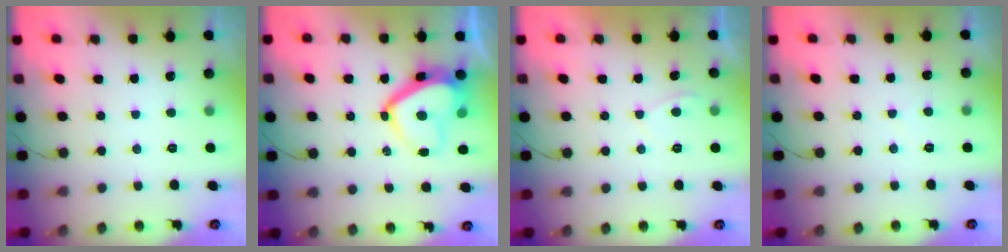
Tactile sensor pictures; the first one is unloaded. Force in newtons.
{"total": 11.2, "press": 11.1, "slide": 1.2}
{"total": 1.4, "press": 1.2, "slide": 0.6}
{"total": 2.2, "press": 2.1, "slide": 0.4}